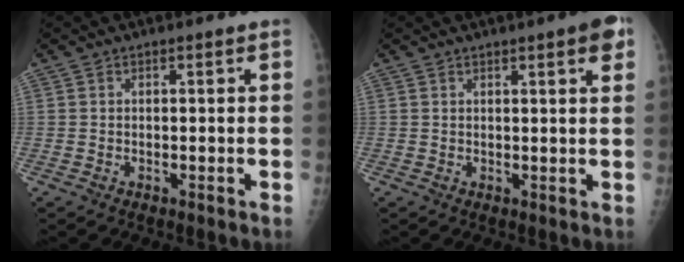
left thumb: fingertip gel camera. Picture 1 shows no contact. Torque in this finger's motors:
{"motor_torque": [0.41, 0.45, 0.61, -0.07, 0.12]}